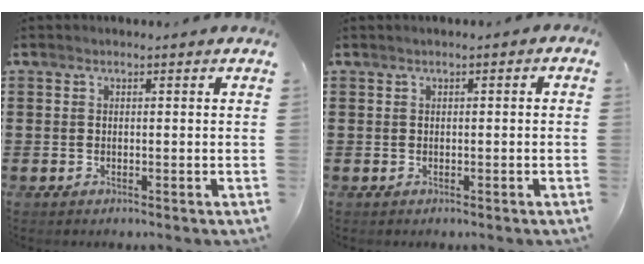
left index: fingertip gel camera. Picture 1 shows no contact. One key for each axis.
{"total": 0.5, "fx": -0.3, "fy": 0.3, "fz": 0.3, "tx": -0.008, "ty": -0.001, "tz": -0.005}